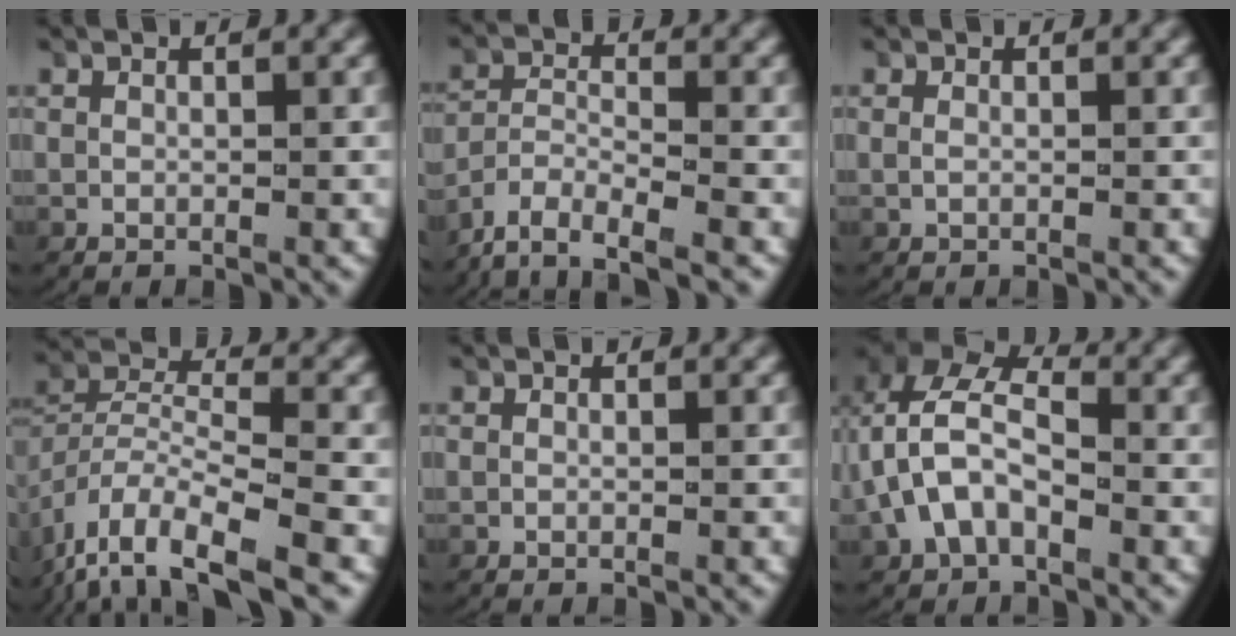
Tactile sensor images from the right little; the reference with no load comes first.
{"total": 8.4, "force": [-6.6, 4.1, 3.1], "torque": [-0.075, -0.036, -0.103]}
{"total": 0.0}
{"total": 6.6, "force": [-3.2, 3.2, 4.8], "torque": [-0.104, -0.017, -0.049]}
{"total": 0.0}
{"total": 8.5, "force": [1.4, 6.7, 5.0], "torque": [-0.108, 0.004, 0.007]}